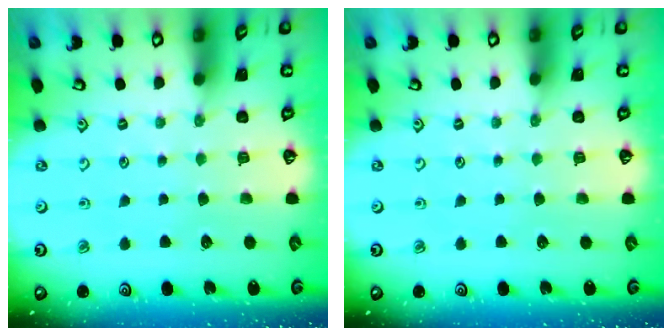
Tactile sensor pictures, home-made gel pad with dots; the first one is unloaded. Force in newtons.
{"total": 0.0}